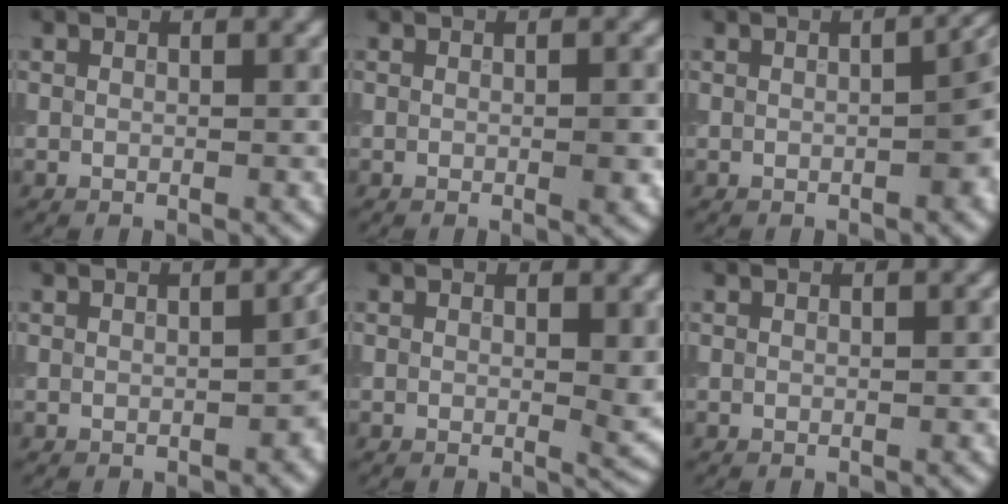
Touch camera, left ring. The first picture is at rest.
{"total": 1.6, "force": [-0.1, 0.3, 1.5], "torque": [-0.021, -0.003, -0.001]}
{"total": 5.2, "force": [-0.4, 1.9, 4.8], "torque": [-0.041, 0.002, 0.001]}
{"total": 2.8, "force": [-0.4, 1.3, 2.5], "torque": [-0.024, 0.000, -0.004]}
{"total": 1.7, "force": [0.3, 0.6, 1.6], "torque": [-0.015, -0.006, 0.004]}
{"total": 0.0}